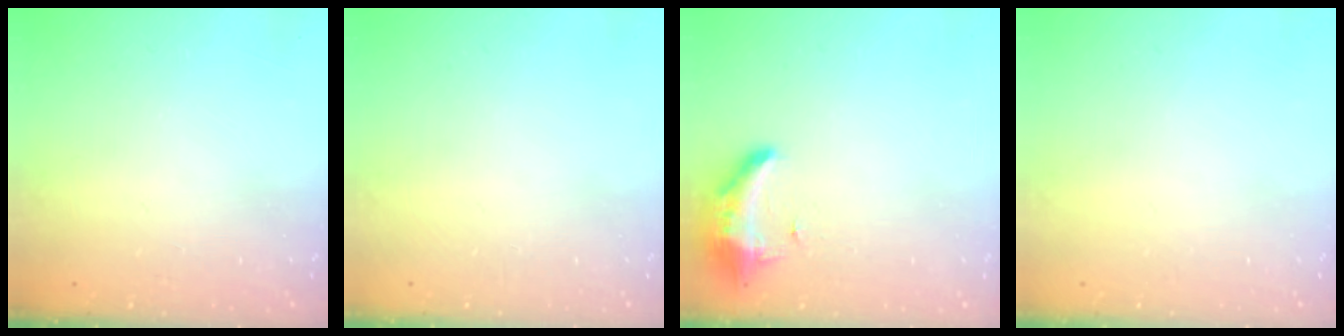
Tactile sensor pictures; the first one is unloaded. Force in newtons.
{"total": 0.0}
{"total": 12.2, "press": 9.7, "slide": 7.4}
{"total": 0.0}